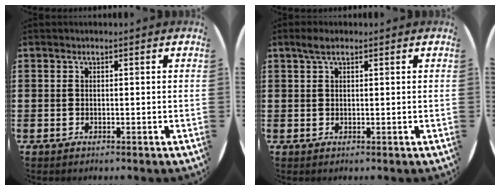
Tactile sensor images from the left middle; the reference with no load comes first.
{"total": 1.9, "force": [1.2, 0.6, 1.3], "torque": [-0.018, 0.003, 0.019]}